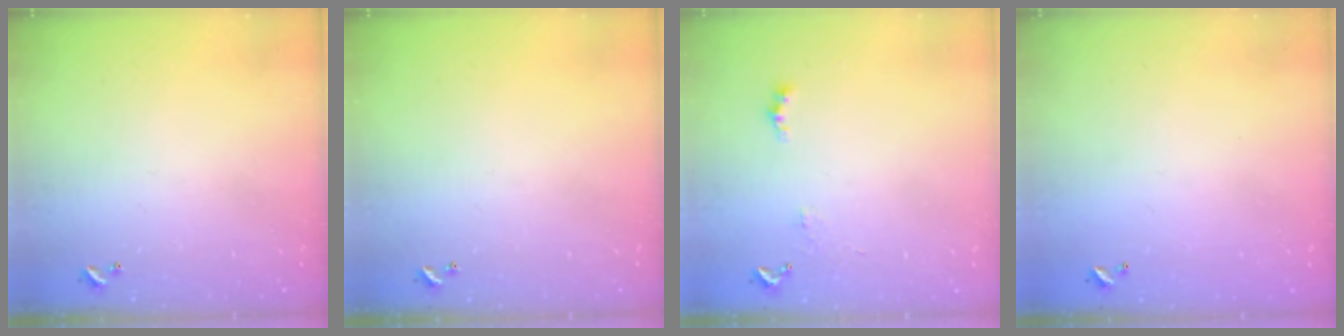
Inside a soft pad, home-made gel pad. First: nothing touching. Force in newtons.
{"total": 0.0}
{"total": 2.1, "press": 2.0, "slide": 0.5}
{"total": 2.7, "press": 2.7, "slide": 0.1}